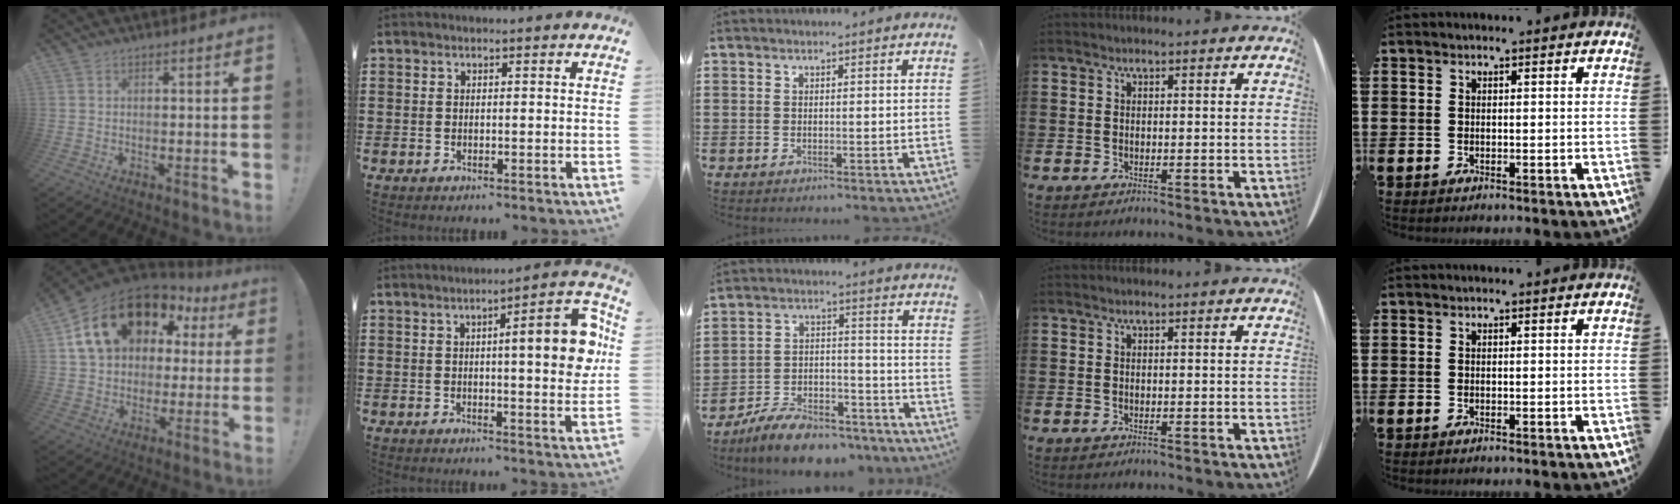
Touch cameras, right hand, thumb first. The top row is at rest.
{"thumb": {"total": 20.0, "force": [9.6, 13.1, 11.7], "torque": [-0.190, -0.034, 0.185]}, "index": {"total": 10.2, "force": [2.2, 1.8, 9.8], "torque": [-0.140, -0.010, 0.028]}, "middle": {"total": 8.7, "force": [-8.0, 2.2, 2.6], "torque": [-0.040, 0.030, -0.149]}}